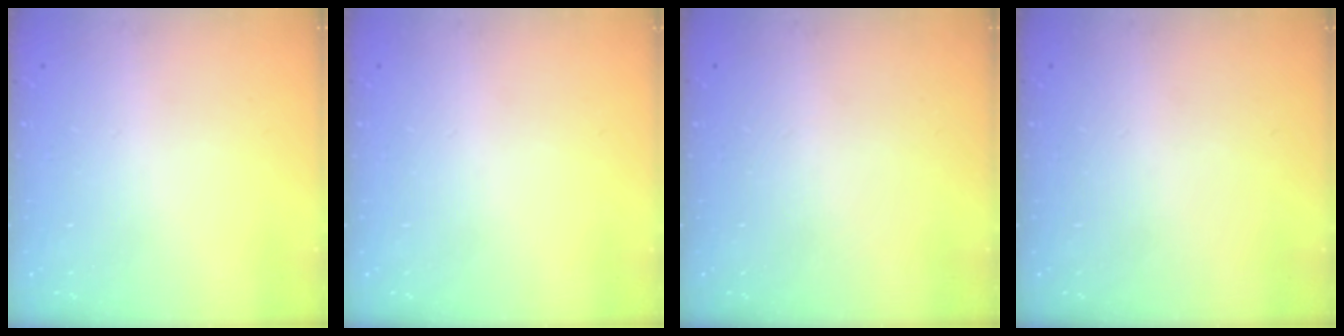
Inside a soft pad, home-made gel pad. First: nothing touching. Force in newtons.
{"total": 0.0}
{"total": 0.0}
{"total": 0.0}